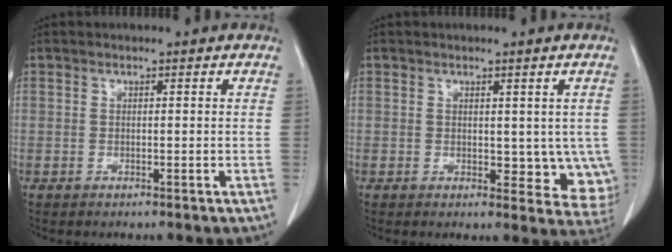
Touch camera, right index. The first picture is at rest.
{"total": 6.5, "force": [0.3, 4.0, 5.1], "torque": [-0.031, -0.012, 0.010]}